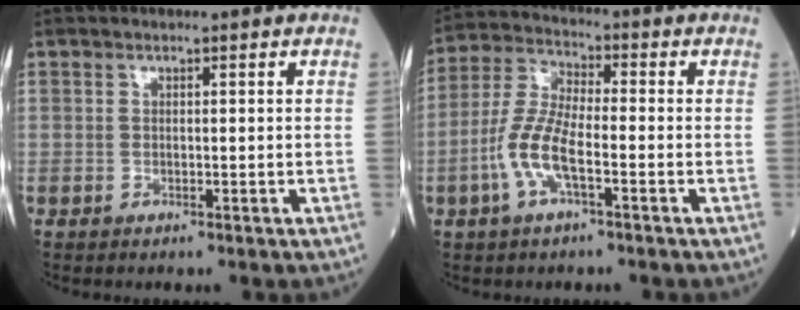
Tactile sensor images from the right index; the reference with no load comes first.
{"total": 8.5, "force": [-2.8, 2.4, 7.7], "torque": [-0.176, 0.006, -0.058]}